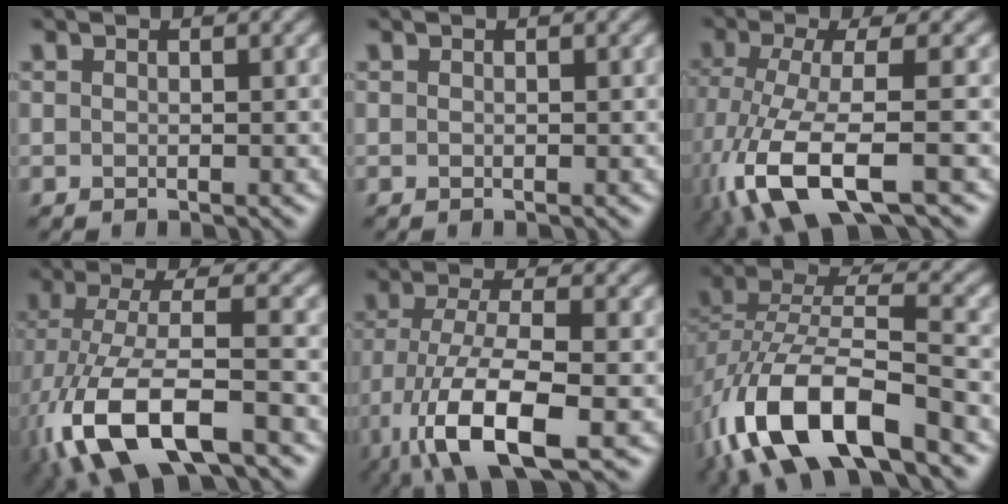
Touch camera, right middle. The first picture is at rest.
{"total": 0.0}
{"total": 9.7, "force": [-4.5, 3.0, 8.1], "torque": [-0.180, -0.015, -0.086]}
{"total": 11.1, "force": [-4.7, 4.2, 9.1], "torque": [-0.185, 0.001, -0.091]}
{"total": 9.5, "force": [-4.4, 3.1, 7.9], "torque": [-0.157, -0.007, -0.084]}
{"total": 12.3, "force": [-6.6, 4.9, 9.1], "torque": [-0.184, -0.007, -0.131]}